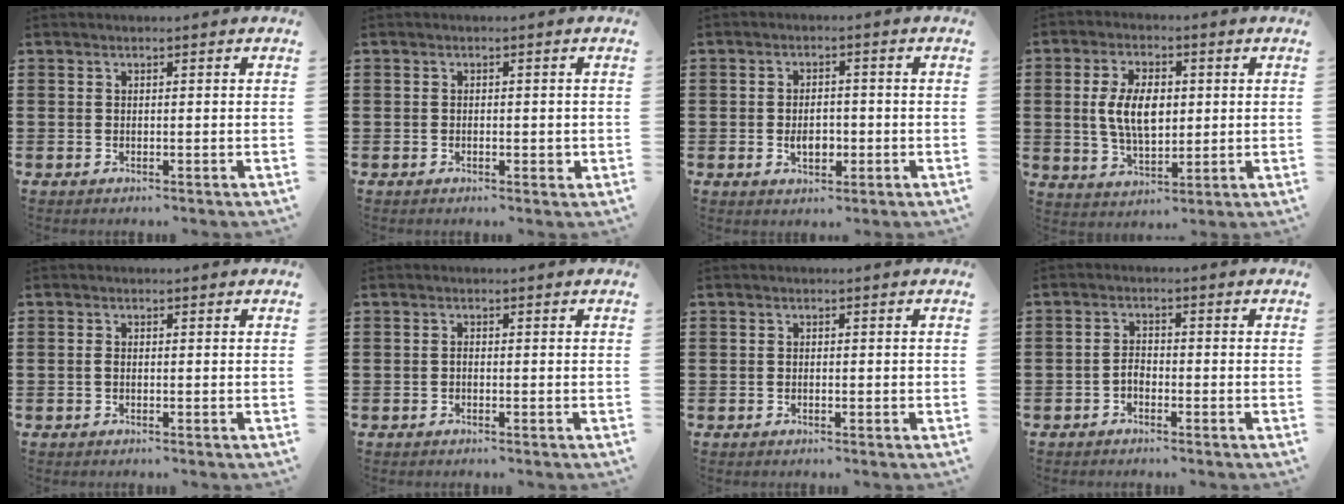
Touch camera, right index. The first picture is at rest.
{"total": 1.5, "force": [-0.4, 0.6, 1.3], "torque": [-0.023, 0.002, -0.008]}
{"total": 3.7, "force": [-0.8, 2.1, 2.9], "torque": [-0.046, 0.001, -0.017]}
{"total": 8.0, "force": [0.6, 4.4, 6.7], "torque": [-0.136, 0.008, 0.004]}
{"total": 0.6, "force": [-0.2, 0.2, 0.5], "torque": [-0.020, -0.007, -0.005]}
{"total": 0.6, "force": [-0.3, 0.2, 0.4], "torque": [-0.011, -0.004, -0.005]}
{"total": 0.7, "force": [-0.2, 0.2, 0.6], "torque": [-0.013, -0.003, -0.004]}
{"total": 1.9, "force": [-1.1, 1.0, 1.1], "torque": [-0.025, 0.004, -0.023]}